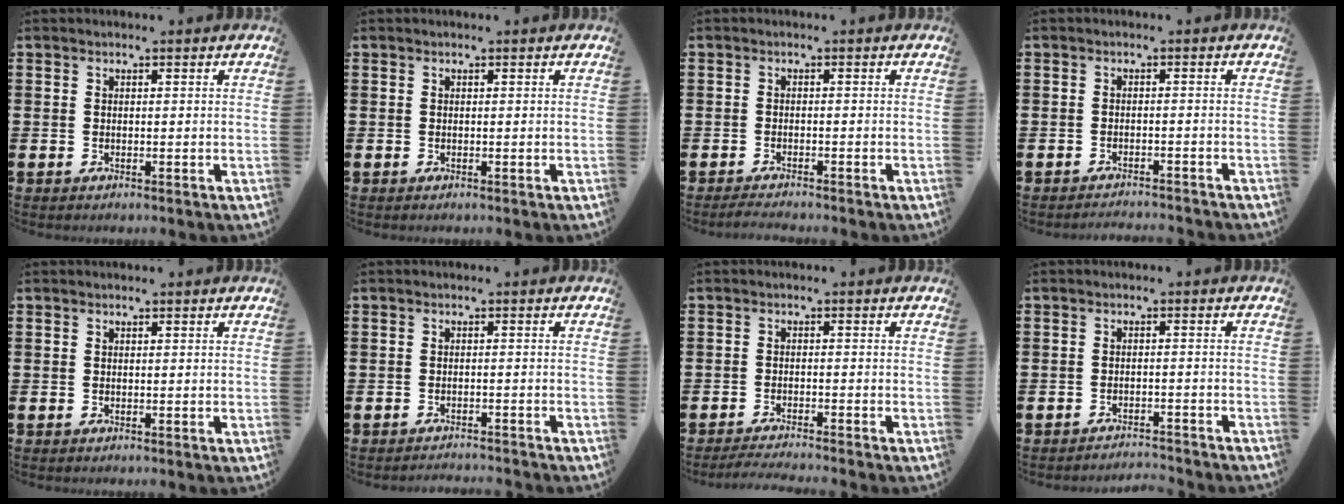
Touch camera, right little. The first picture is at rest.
{"total": 0.0}
{"total": 1.2, "force": [-1.1, 0.0, 0.4], "torque": [-0.008, 0.001, -0.021]}
{"total": 1.5, "force": [-1.5, -0.2, -0.1], "torque": [-0.001, 0.004, -0.030]}
{"total": 0.0}
{"total": 1.3, "force": [-1.3, -0.2, -0.1], "torque": [-0.001, 0.004, -0.027]}
{"total": 1.8, "force": [-1.7, -0.2, 0.5], "torque": [-0.008, 0.003, -0.034]}
{"total": 2.1, "force": [-2.1, -0.1, -0.1], "torque": [-0.001, 0.004, -0.046]}